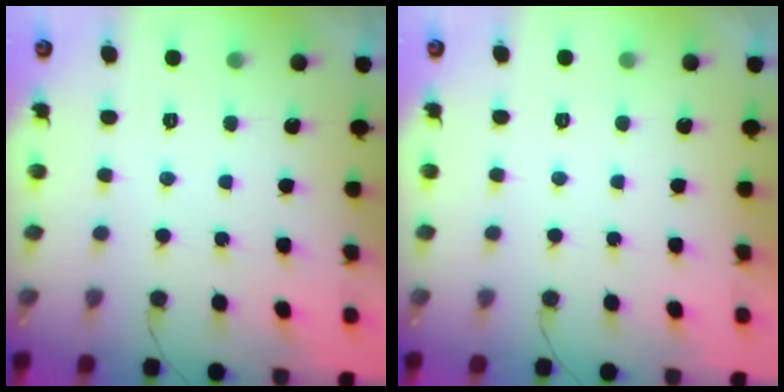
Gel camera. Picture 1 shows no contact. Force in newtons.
{"total": 1.8, "press": 1.8, "slide": 0.0}